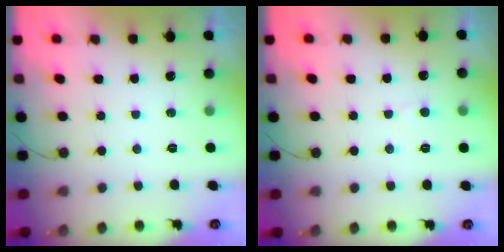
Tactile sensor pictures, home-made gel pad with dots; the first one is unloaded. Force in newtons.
{"total": 2.8, "press": 2.8, "slide": 0.3}